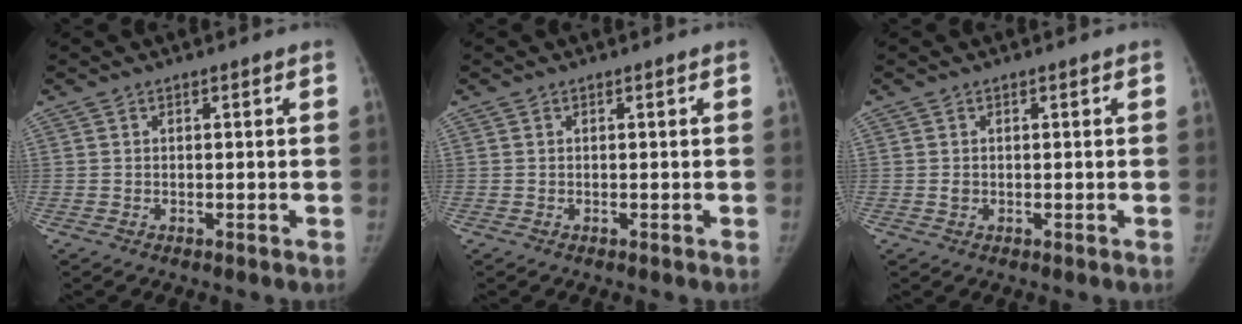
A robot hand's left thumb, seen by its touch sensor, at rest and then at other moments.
{"total": 0.0}
{"total": 1.0, "force": [-0.1, 0.9, 0.4], "torque": [-0.004, 0.002, -0.001]}